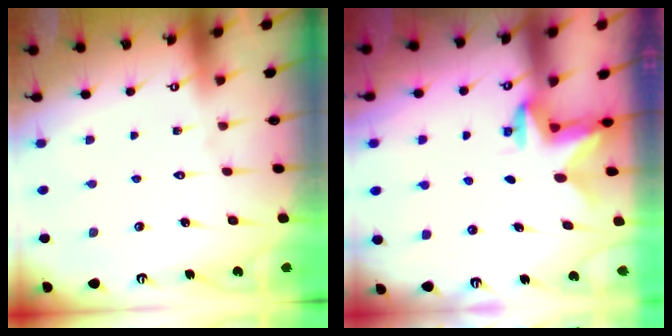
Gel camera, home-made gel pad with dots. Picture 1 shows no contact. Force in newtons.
{"total": 2.7, "press": 2.6, "slide": 0.5}